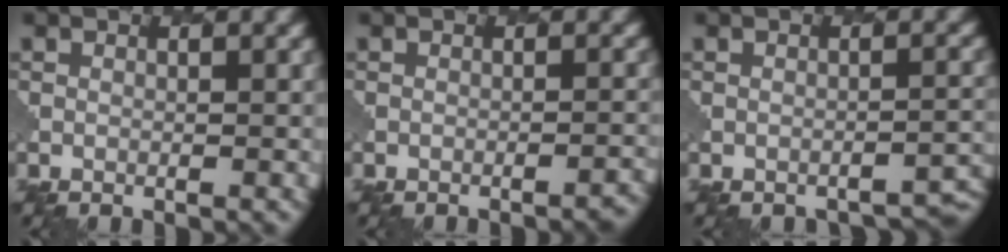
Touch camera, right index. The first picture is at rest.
{"total": 2.2, "force": [-1.9, 0.5, 1.0], "torque": [-0.007, 0.014, -0.026]}
{"total": 2.9, "force": [-2.8, 0.4, 0.7], "torque": [-0.006, 0.005, -0.036]}